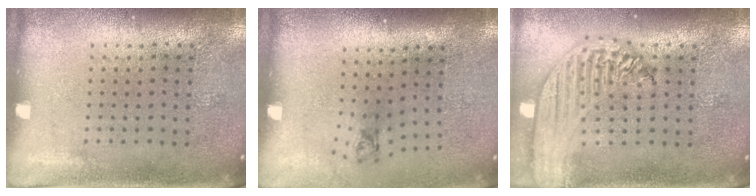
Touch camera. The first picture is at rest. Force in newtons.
{"total": 0.8, "press": 0.3, "slide": 0.8}
{"total": 2.8, "press": 2.2, "slide": 1.6}